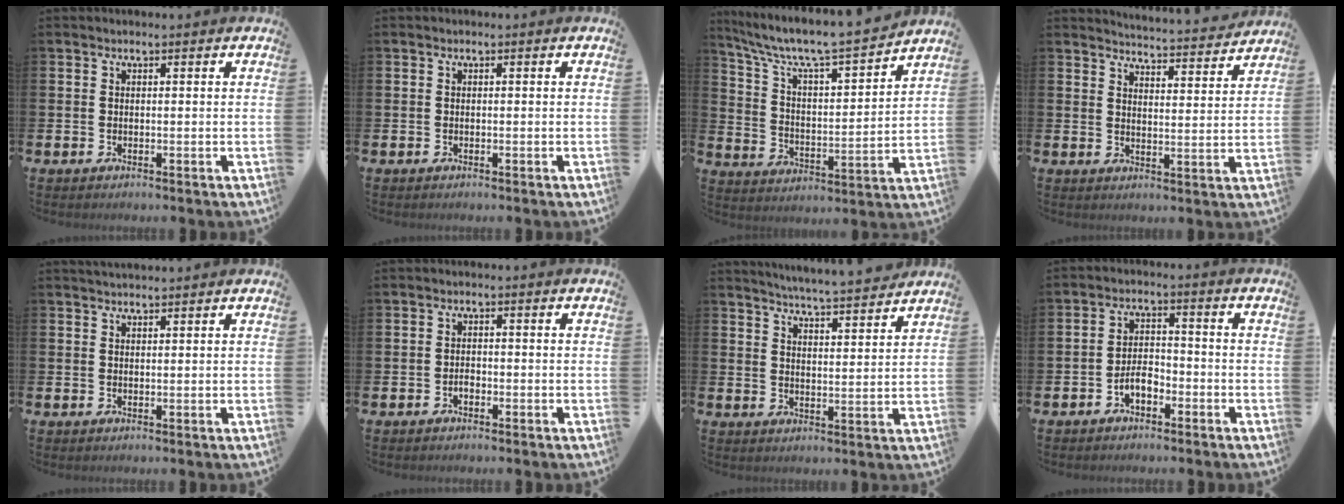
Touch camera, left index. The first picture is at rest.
{"total": 0.0}
{"total": 7.8, "force": [7.1, 0.9, 3.0], "torque": [-0.092, -0.055, 0.116]}
{"total": 5.0, "force": [4.9, 0.0, 0.2], "torque": [-0.018, -0.041, 0.085]}
{"total": 1.7, "force": [1.7, 0.1, 0.1], "torque": [0.006, -0.007, 0.029]}
{"total": 1.2, "force": [-0.6, 0.8, 0.7], "torque": [-0.008, -0.001, -0.014]}
{"total": 5.4, "force": [5.4, -0.5, 0.6], "torque": [-0.026, -0.041, 0.093]}
{"total": 3.3, "force": [-2.0, 1.6, 2.0], "torque": [-0.038, 0.009, -0.040]}